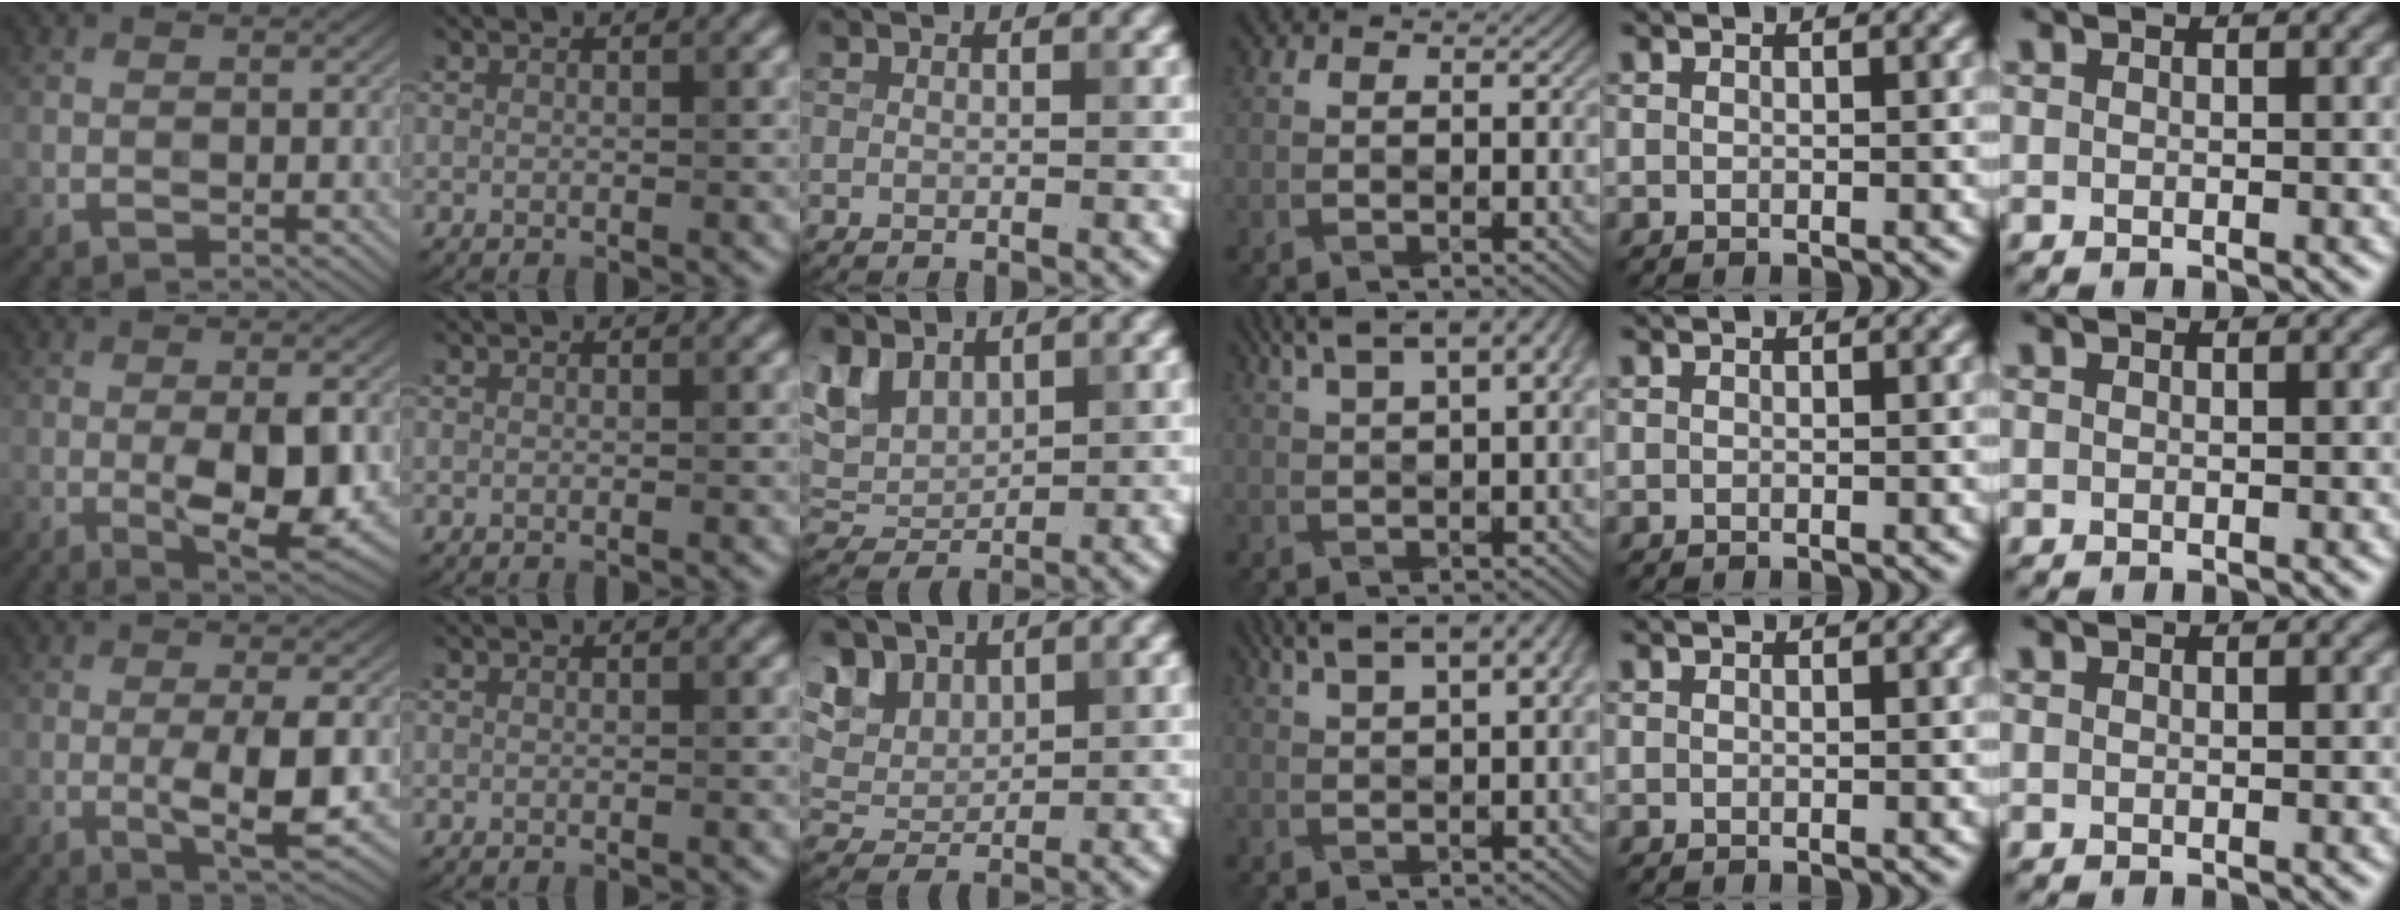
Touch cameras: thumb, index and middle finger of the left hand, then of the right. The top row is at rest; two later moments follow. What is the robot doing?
{"motion": "wrap", "object": "netting"}